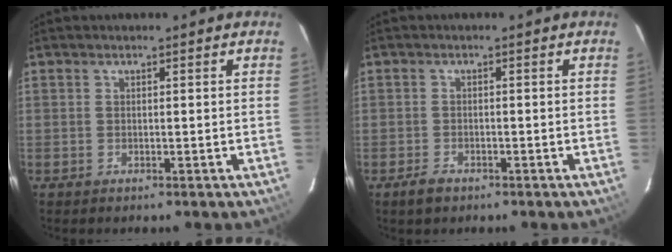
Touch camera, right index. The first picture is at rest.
{"total": 2.6, "force": [-1.8, 1.6, 1.1], "torque": [-0.024, -0.001, -0.030]}